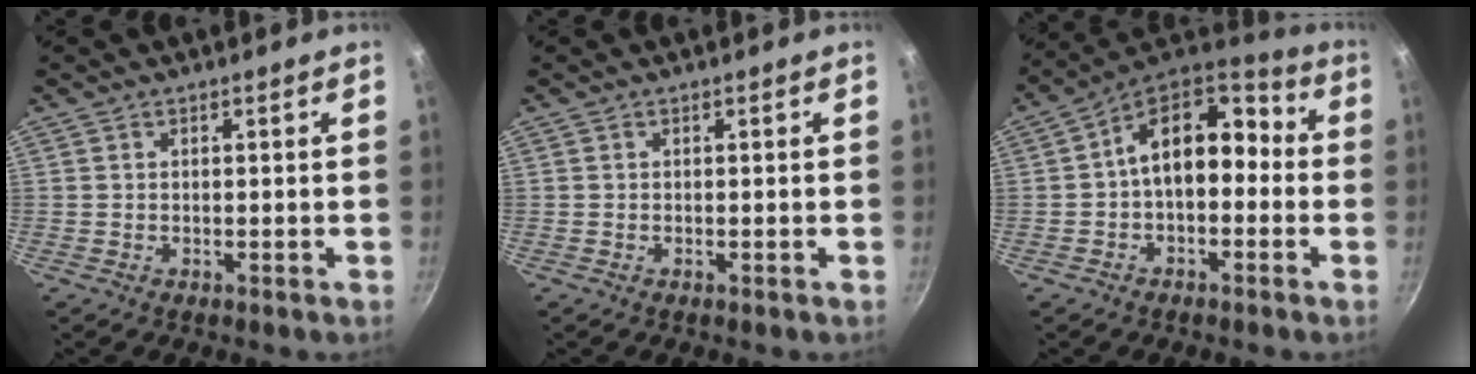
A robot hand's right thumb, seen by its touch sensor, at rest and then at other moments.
{"total": 0.0}
{"total": 14.3, "force": [-0.4, 9.4, 10.7], "torque": [-0.137, 0.056, -0.020]}